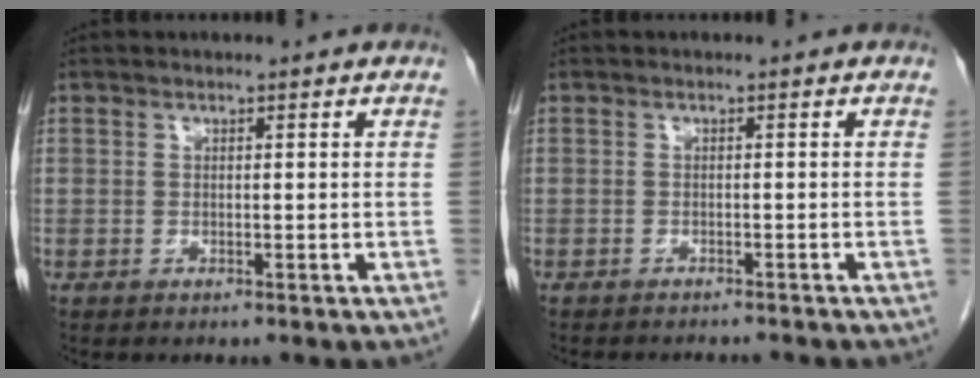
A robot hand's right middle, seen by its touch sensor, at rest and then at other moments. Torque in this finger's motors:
{"motor_torque": [0.09, -0.07, -0.11, -0.02]}